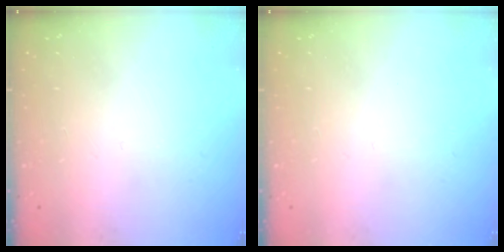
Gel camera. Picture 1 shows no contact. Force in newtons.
{"total": 0.0}